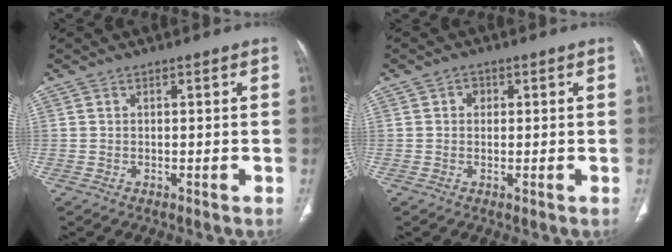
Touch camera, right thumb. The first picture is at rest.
{"total": 1.3, "force": [0.3, 1.2, 0.6], "torque": [-0.001, 0.002, 0.001]}